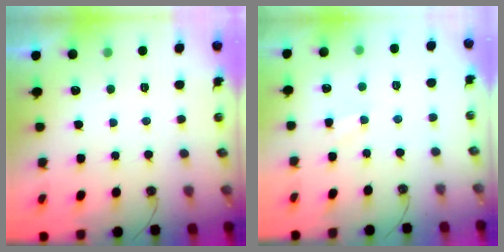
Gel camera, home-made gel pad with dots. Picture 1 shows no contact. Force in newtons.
{"total": 2.8, "press": 2.8, "slide": 0.5}